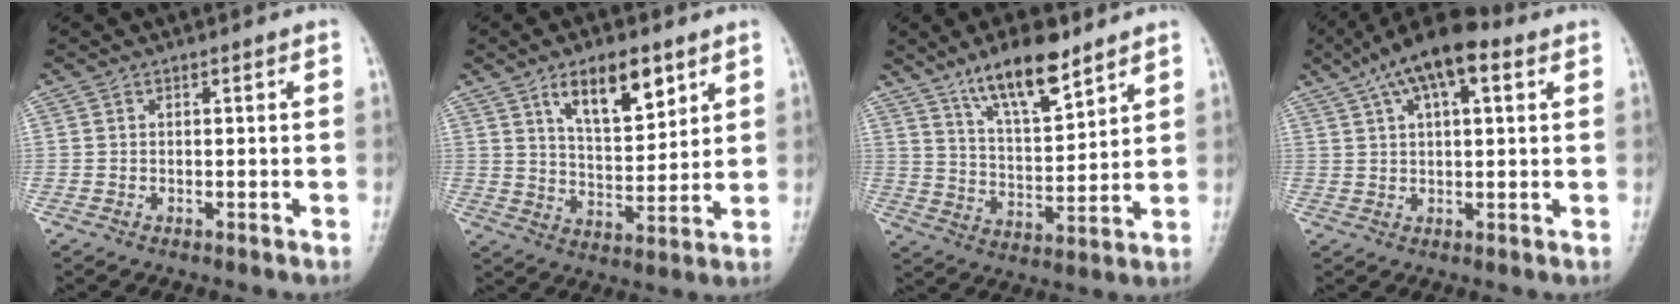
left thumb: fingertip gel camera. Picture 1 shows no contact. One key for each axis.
{"total": 11.6, "fx": 6.3, "fy": 5.0, "fz": 8.3, "tx": -0.114, "ty": -0.036, "tz": 0.113}
{"total": 12.6, "fx": 8.8, "fy": 3.8, "fz": 8.2, "tx": -0.121, "ty": -0.052, "tz": 0.161}
{"total": 12.1, "fx": 6.0, "fy": 4.8, "fz": 9.4, "tx": -0.144, "ty": 0.011, "tz": 0.097}